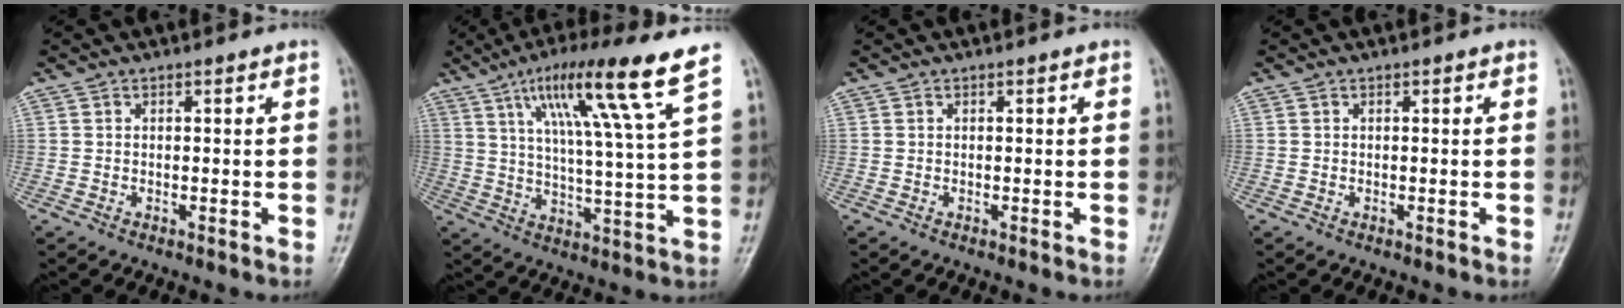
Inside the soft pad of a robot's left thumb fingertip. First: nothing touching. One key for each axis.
{"total": 15.9, "fx": 8.8, "fy": 0.1, "fz": 13.2, "tx": -0.219, "ty": -0.033, "tz": 0.142}
{"total": 0.0}
{"total": 0.0}